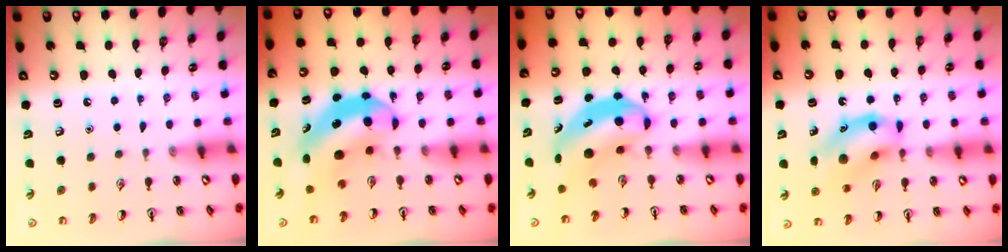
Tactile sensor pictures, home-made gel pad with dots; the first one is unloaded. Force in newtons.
{"total": 7.3, "press": 7.0, "slide": 2.1}
{"total": 6.1, "press": 5.9, "slide": 1.6}
{"total": 14.3, "press": 14.1, "slide": 2.8}